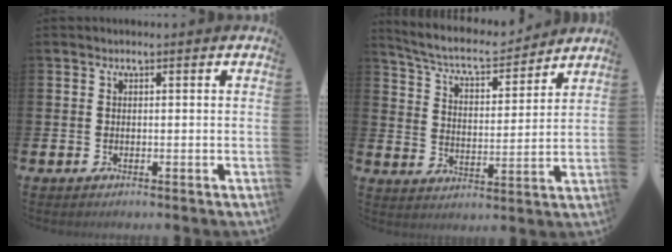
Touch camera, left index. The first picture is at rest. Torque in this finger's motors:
{"motor_torque": [0.65, -1.47, 0.05, 0.01]}